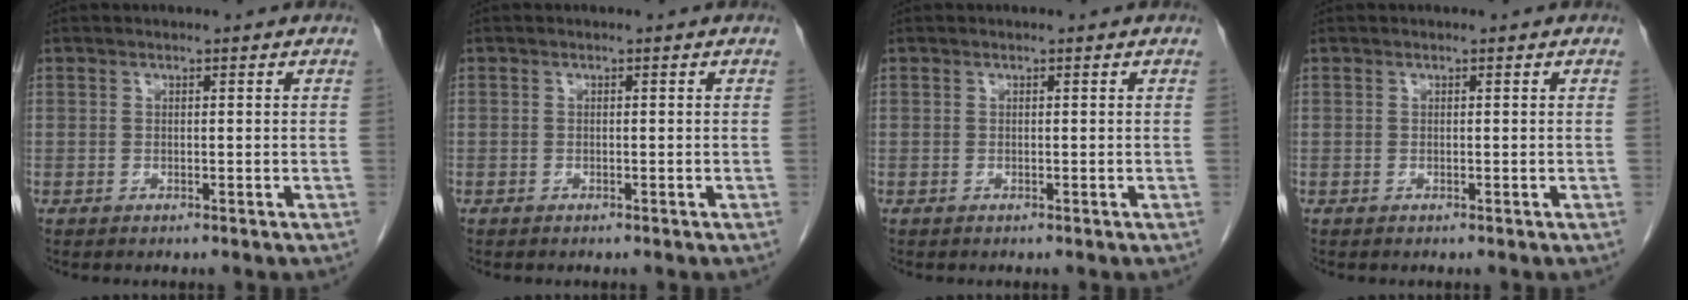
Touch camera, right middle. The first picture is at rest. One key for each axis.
{"total": 0.0}
{"total": 0.0}
{"total": 0.0}